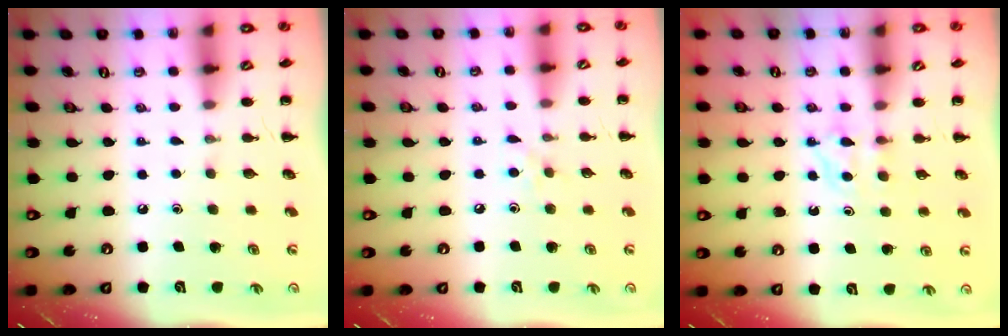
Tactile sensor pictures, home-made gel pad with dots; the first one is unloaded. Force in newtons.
{"total": 4.5, "press": 4.1, "slide": 1.8}
{"total": 5.1, "press": 5.0, "slide": 1.0}